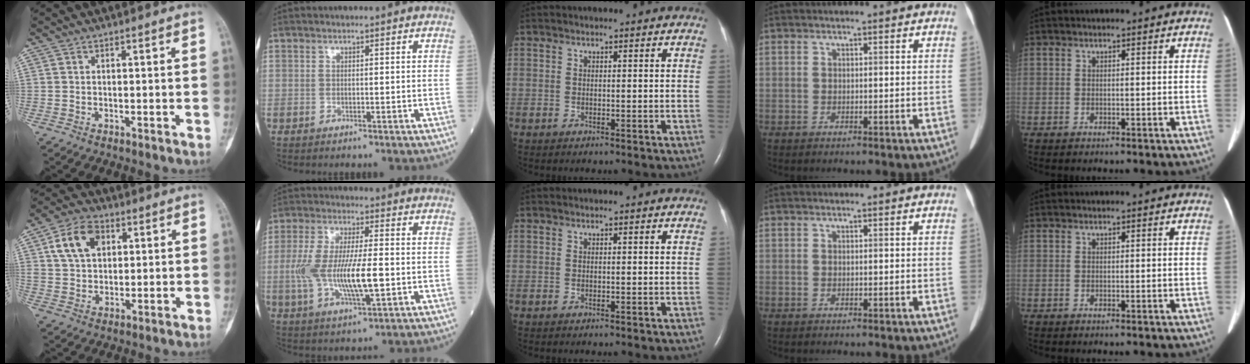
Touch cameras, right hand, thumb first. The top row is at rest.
{"thumb": {"total": 9.8, "force": [3.4, 6.7, 6.3], "torque": [-0.099, 0.002, 0.059]}, "index": {"total": 12.3, "force": [-1.6, 2.9, 11.8], "torque": [-0.242, -0.001, -0.026]}}